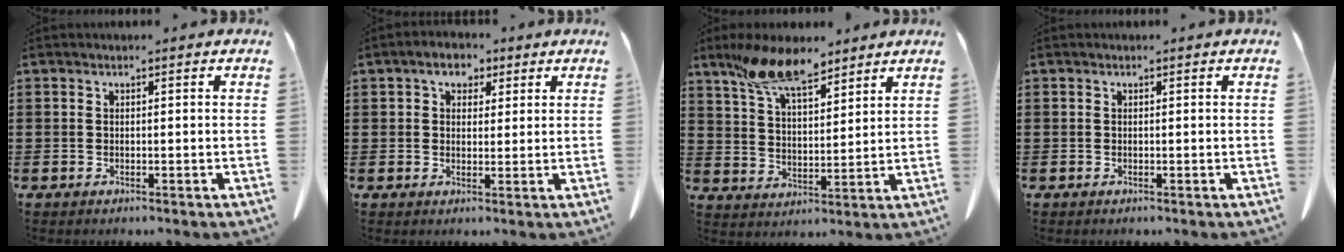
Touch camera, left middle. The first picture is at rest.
{"total": 3.2, "force": [1.8, 2.2, 1.4], "torque": [-0.040, 0.016, 0.029]}
{"total": 10.6, "force": [8.1, 3.3, 5.9], "torque": [-0.137, -0.014, 0.151]}
{"total": 0.0}